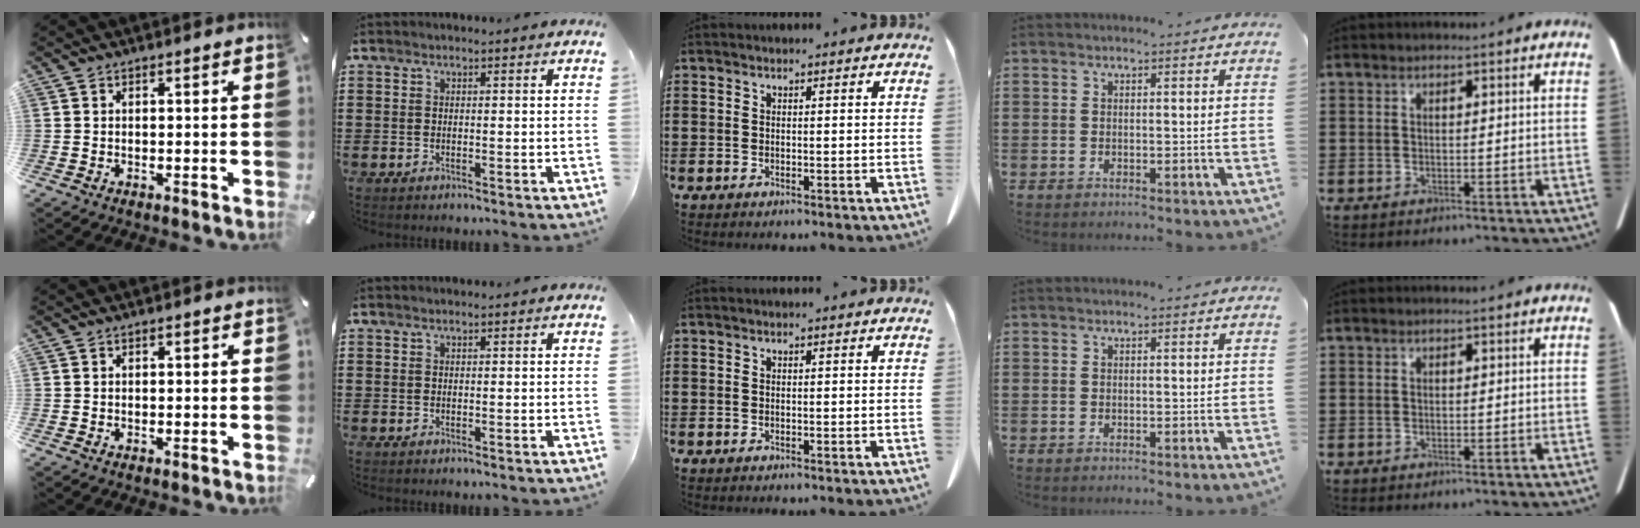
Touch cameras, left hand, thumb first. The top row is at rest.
{}